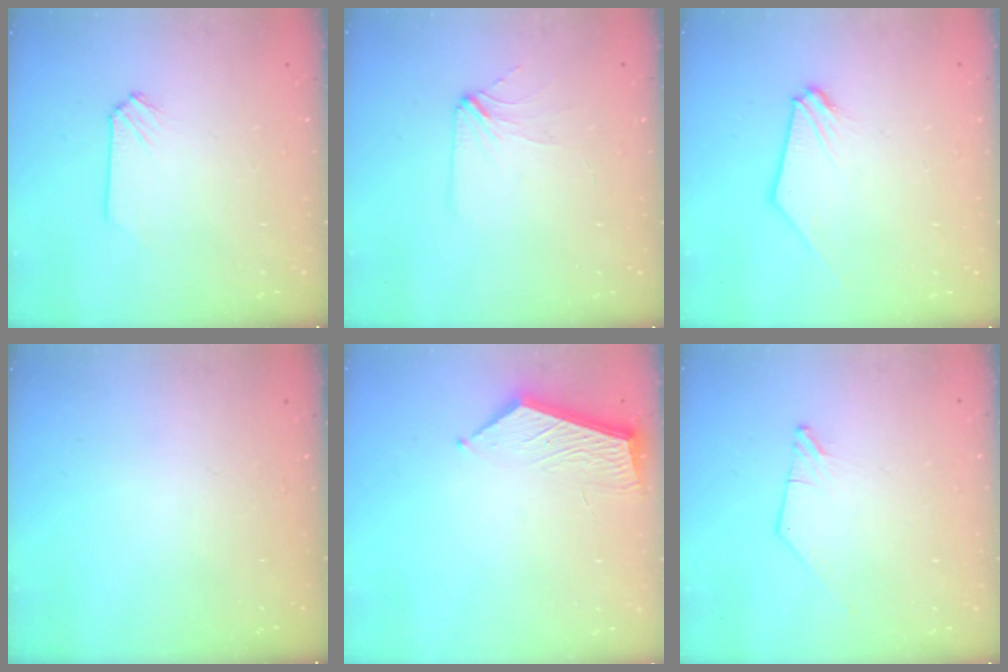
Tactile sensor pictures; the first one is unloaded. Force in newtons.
{"total": 2.8, "press": 2.8, "slide": 0.4}
{"total": 0.9, "press": 0.8, "slide": 0.2}
{"total": 0.0}
{"total": 5.8, "press": 5.8, "slide": 0.2}
{"total": 0.0}